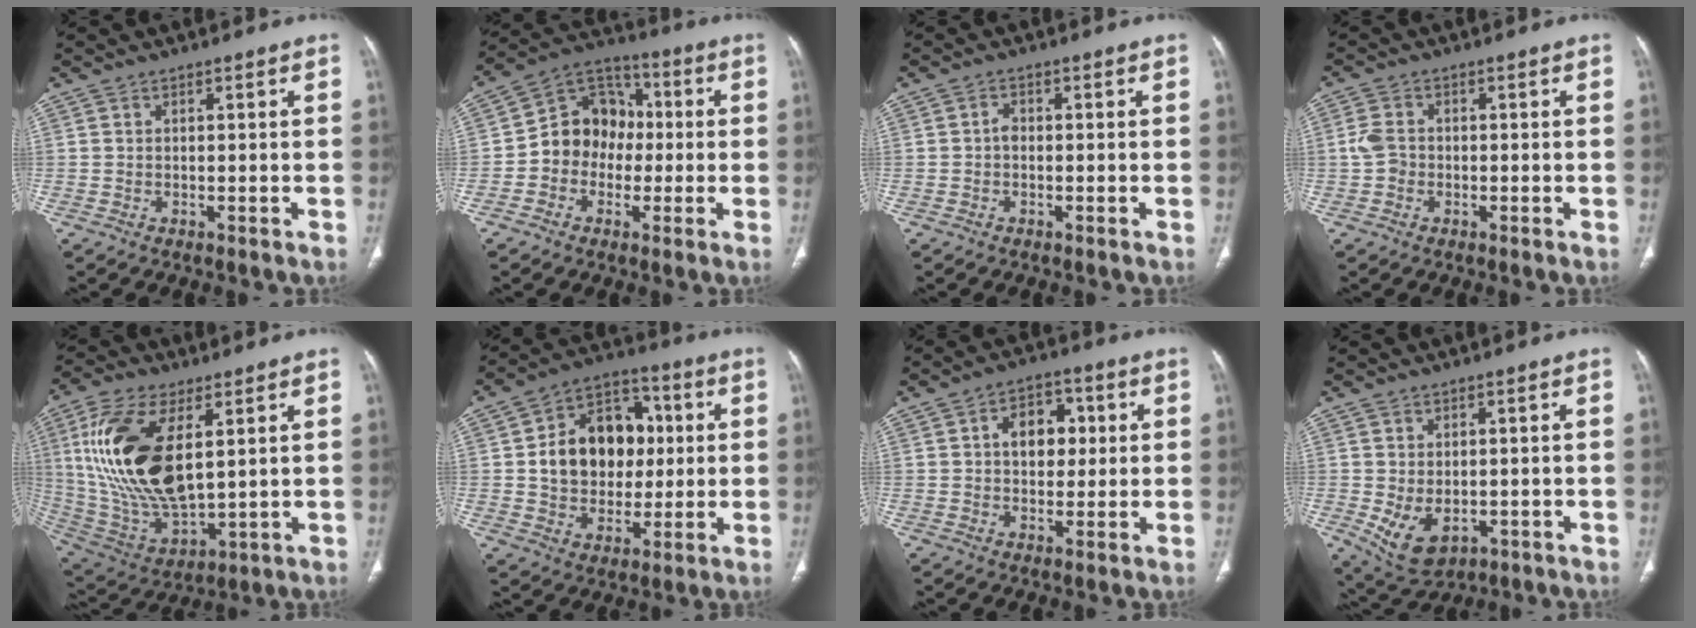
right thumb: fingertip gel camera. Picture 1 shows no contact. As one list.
[{"total": 12.1, "force": [-1.1, 10.4, 6.2], "torque": [-0.057, 0.034, -0.033]}, {"total": 1.5, "force": [-0.3, 1.1, 0.9], "torque": [-0.009, 0.004, -0.009]}, {"total": 1.0, "force": [0.2, 0.8, 0.5], "torque": [-0.009, 0.004, 0.006]}, {"total": 22.2, "force": [5.4, 10.7, 18.7], "torque": [-0.375, -0.026, 0.110]}, {"total": 17.1, "force": [1.8, 13.1, 10.8], "torque": [-0.126, 0.019, 0.031]}, {"total": 8.6, "force": [1.6, 6.0, 5.9], "torque": [-0.048, 0.011, 0.021]}, {"total": 7.4, "force": [-1.3, 4.9, 5.4], "torque": [-0.091, -0.007, 0.001]}]